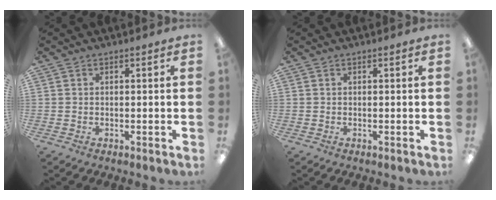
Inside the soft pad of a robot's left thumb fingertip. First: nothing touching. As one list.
[{"total": 0.0}]